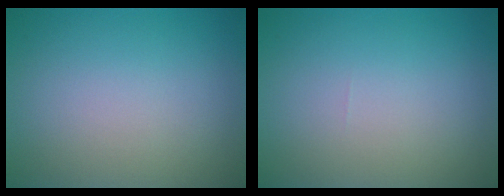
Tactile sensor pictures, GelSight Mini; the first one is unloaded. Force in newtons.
{"total": 0.0}